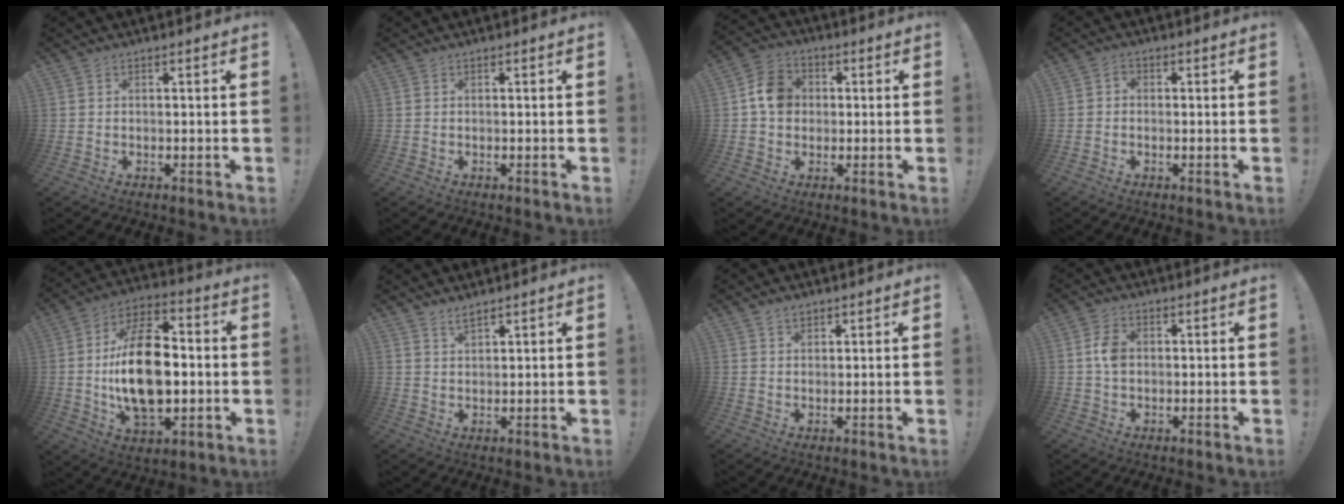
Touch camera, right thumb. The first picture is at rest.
{"total": 0.0}
{"total": 8.8, "force": [1.0, 7.6, 4.4], "torque": [-0.051, 0.014, 0.022]}
{"total": 1.6, "force": [-0.7, 1.2, 0.9], "torque": [-0.015, 0.007, -0.014]}
{"total": 21.9, "force": [-1.2, 12.9, 17.6], "torque": [-0.316, 0.002, -0.021]}
{"total": 2.5, "force": [2.3, 0.6, 0.9], "torque": [-0.006, -0.018, 0.039]}
{"total": 2.2, "force": [1.6, 1.2, 0.7], "torque": [-0.002, -0.009, 0.028]}
{"total": 4.9, "force": [0.4, 3.4, 3.5], "torque": [-0.048, 0.004, 0.007]}